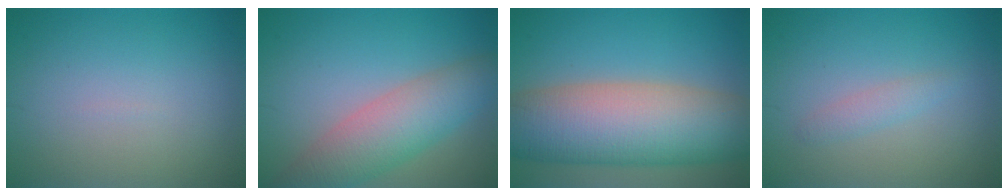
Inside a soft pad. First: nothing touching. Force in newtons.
{"total": 6.2, "press": 6.1, "slide": 0.3}
{"total": 12.8, "press": 12.8, "slide": 0.5}
{"total": 1.3, "press": 1.3, "slide": 0.0}